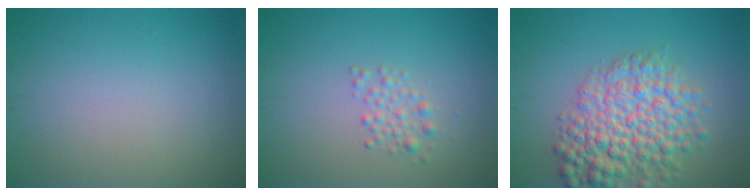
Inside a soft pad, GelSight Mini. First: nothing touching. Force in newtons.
{"total": 1.5, "press": 1.5, "slide": 0.0}
{"total": 7.3, "press": 7.3, "slide": 0.3}